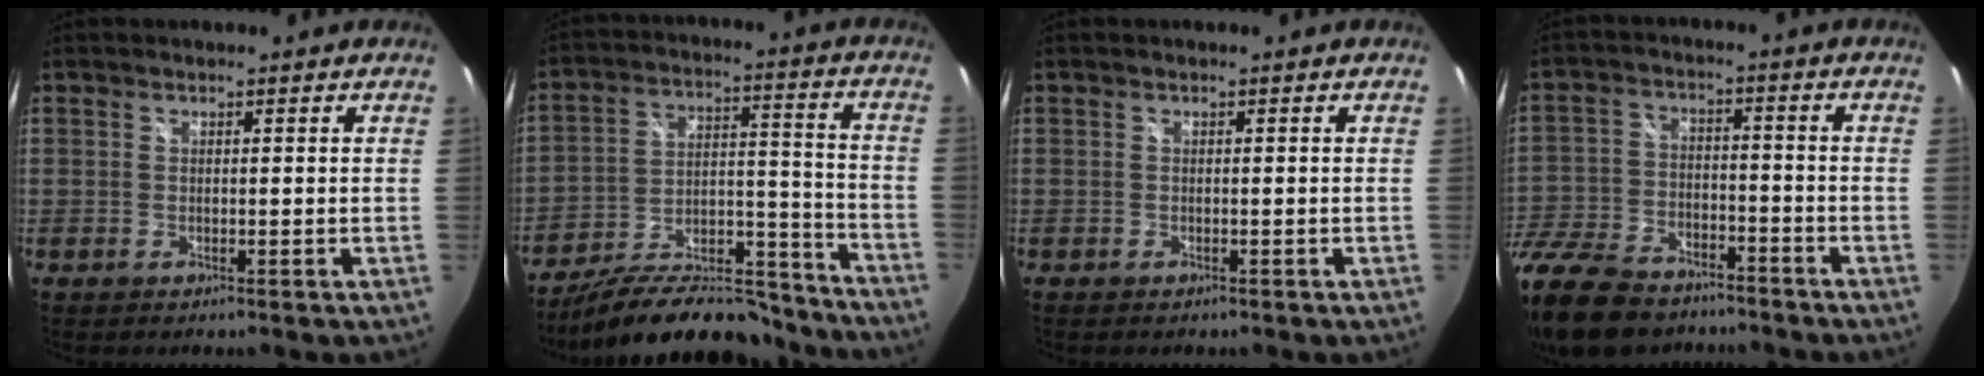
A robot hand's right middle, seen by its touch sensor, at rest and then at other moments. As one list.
[{"total": 20.7, "force": [-17.9, 6.4, 8.4], "torque": [-0.141, 0.026, -0.254]}, {"total": 0.8, "force": [-0.6, 0.4, 0.3], "torque": [-0.009, -0.001, -0.008]}, {"total": 22.5, "force": [-16.5, 11.0, 10.6], "torque": [-0.262, -0.016, -0.280]}]